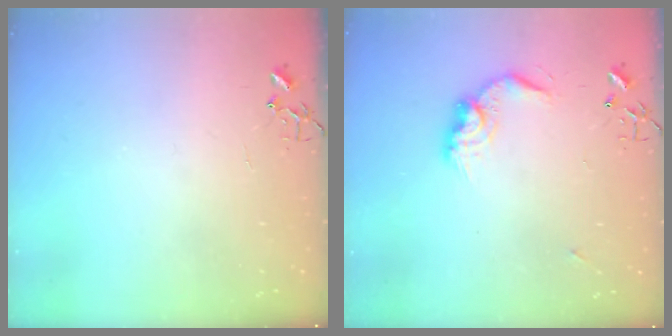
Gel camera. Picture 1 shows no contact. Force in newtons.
{"total": 12.5, "press": 12.5, "slide": 0.7}